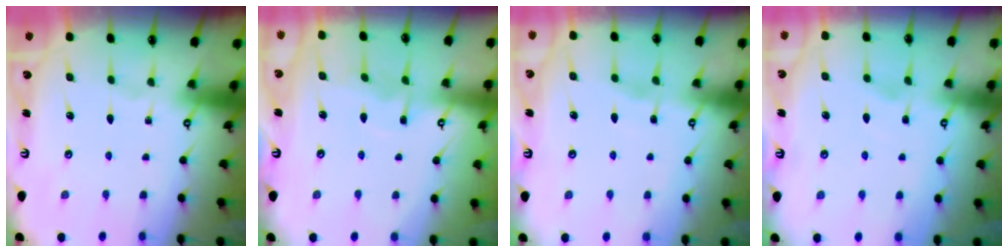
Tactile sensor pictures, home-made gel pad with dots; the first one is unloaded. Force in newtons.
{"total": 3.3, "press": 3.3, "slide": 0.2}
{"total": 2.6, "press": 2.5, "slide": 0.4}
{"total": 2.2, "press": 2.2, "slide": 0.5}